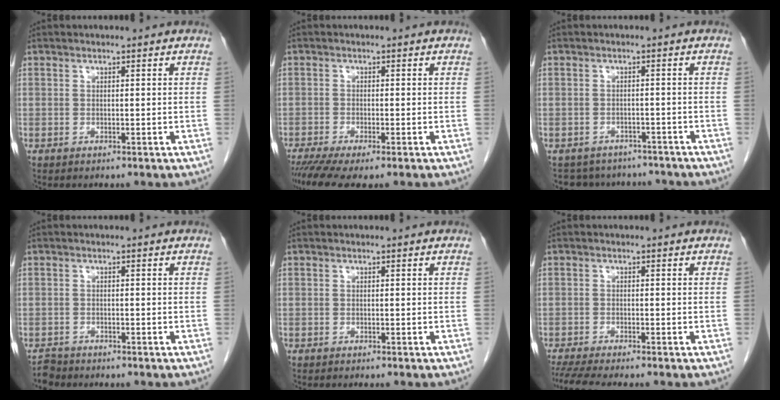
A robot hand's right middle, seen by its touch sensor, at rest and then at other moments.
{"total": 5.9, "force": [-4.4, 0.7, 3.9], "torque": [-0.064, -0.015, -0.073]}
{"total": 8.0, "force": [-7.1, 3.5, 0.9], "torque": [-0.012, 0.013, -0.081]}
{"total": 1.9, "force": [-1.8, 0.4, -0.3], "torque": [0.001, -0.007, -0.033]}
{"total": 0.7, "force": [-0.6, 0.0, 0.3], "torque": [-0.006, -0.001, -0.010]}
{"total": 6.8, "force": [-5.9, -0.4, 3.4], "torque": [-0.053, -0.018, -0.099]}